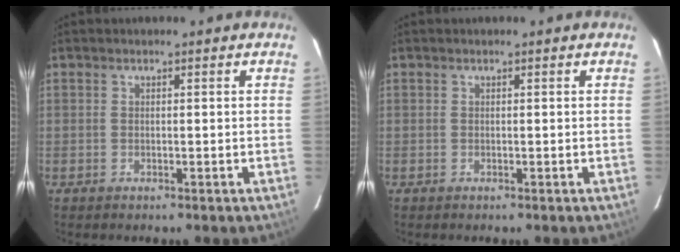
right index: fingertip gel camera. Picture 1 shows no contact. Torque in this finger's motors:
{"motor_torque": [0.07, 0.05, -0.01, 0.00]}